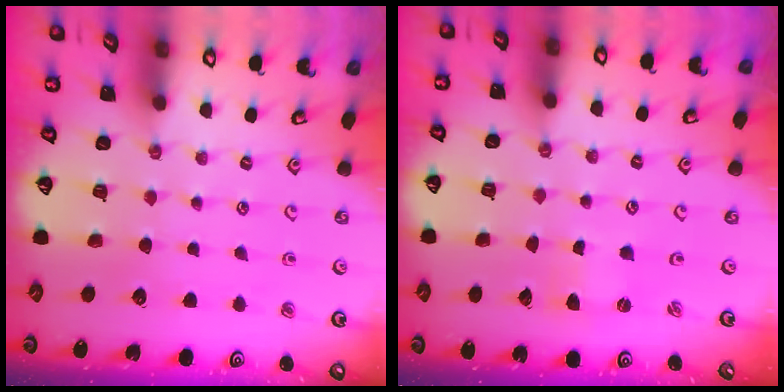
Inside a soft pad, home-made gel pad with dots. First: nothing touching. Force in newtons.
{"total": 0.0}